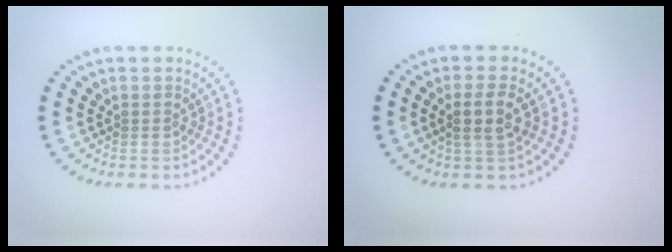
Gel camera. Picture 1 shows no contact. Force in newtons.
{"total": 2.5, "press": 2.4, "slide": 0.9}